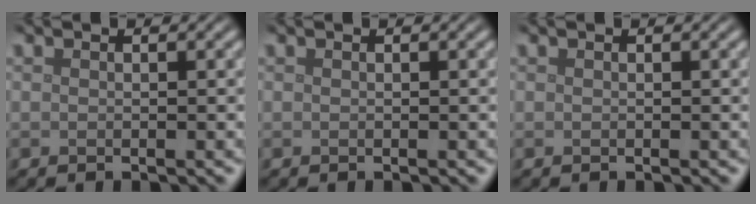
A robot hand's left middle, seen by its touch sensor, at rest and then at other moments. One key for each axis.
{"total": 0.0}
{"total": 0.0}